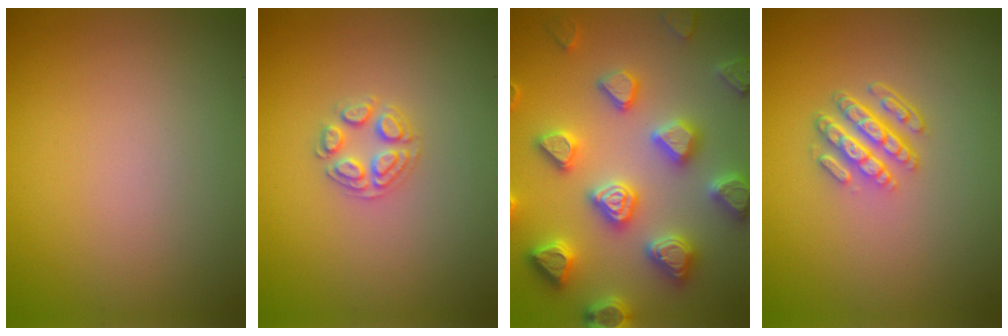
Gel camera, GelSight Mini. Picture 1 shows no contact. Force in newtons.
{"total": 2.5, "press": 2.5, "slide": 0.3}
{"total": 7.4, "press": 7.2, "slide": 1.6}
{"total": 4.3, "press": 3.1, "slide": 3.0}